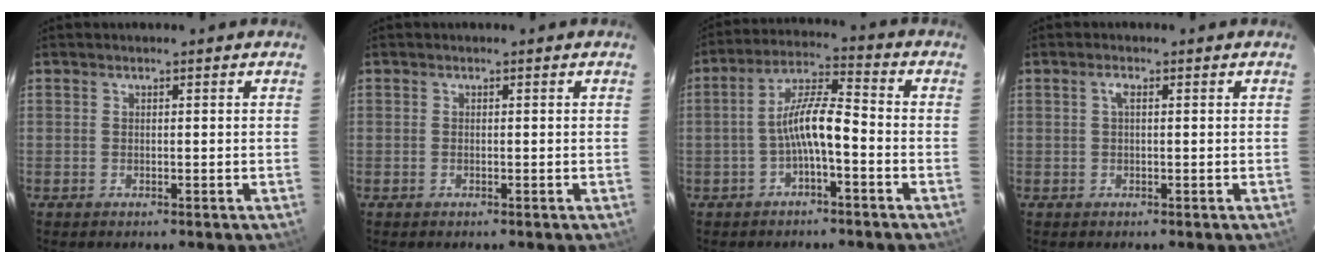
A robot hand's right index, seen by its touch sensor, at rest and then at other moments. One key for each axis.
{"total": 0.0}
{"total": 7.6, "fx": -2.8, "fy": 1.5, "fz": 6.9, "tx": -0.142, "ty": 0.019, "tz": -0.050}
{"total": 1.3, "fx": 0.3, "fy": 0.3, "fz": 1.3, "tx": -0.025, "ty": 0.005, "tz": 0.002}